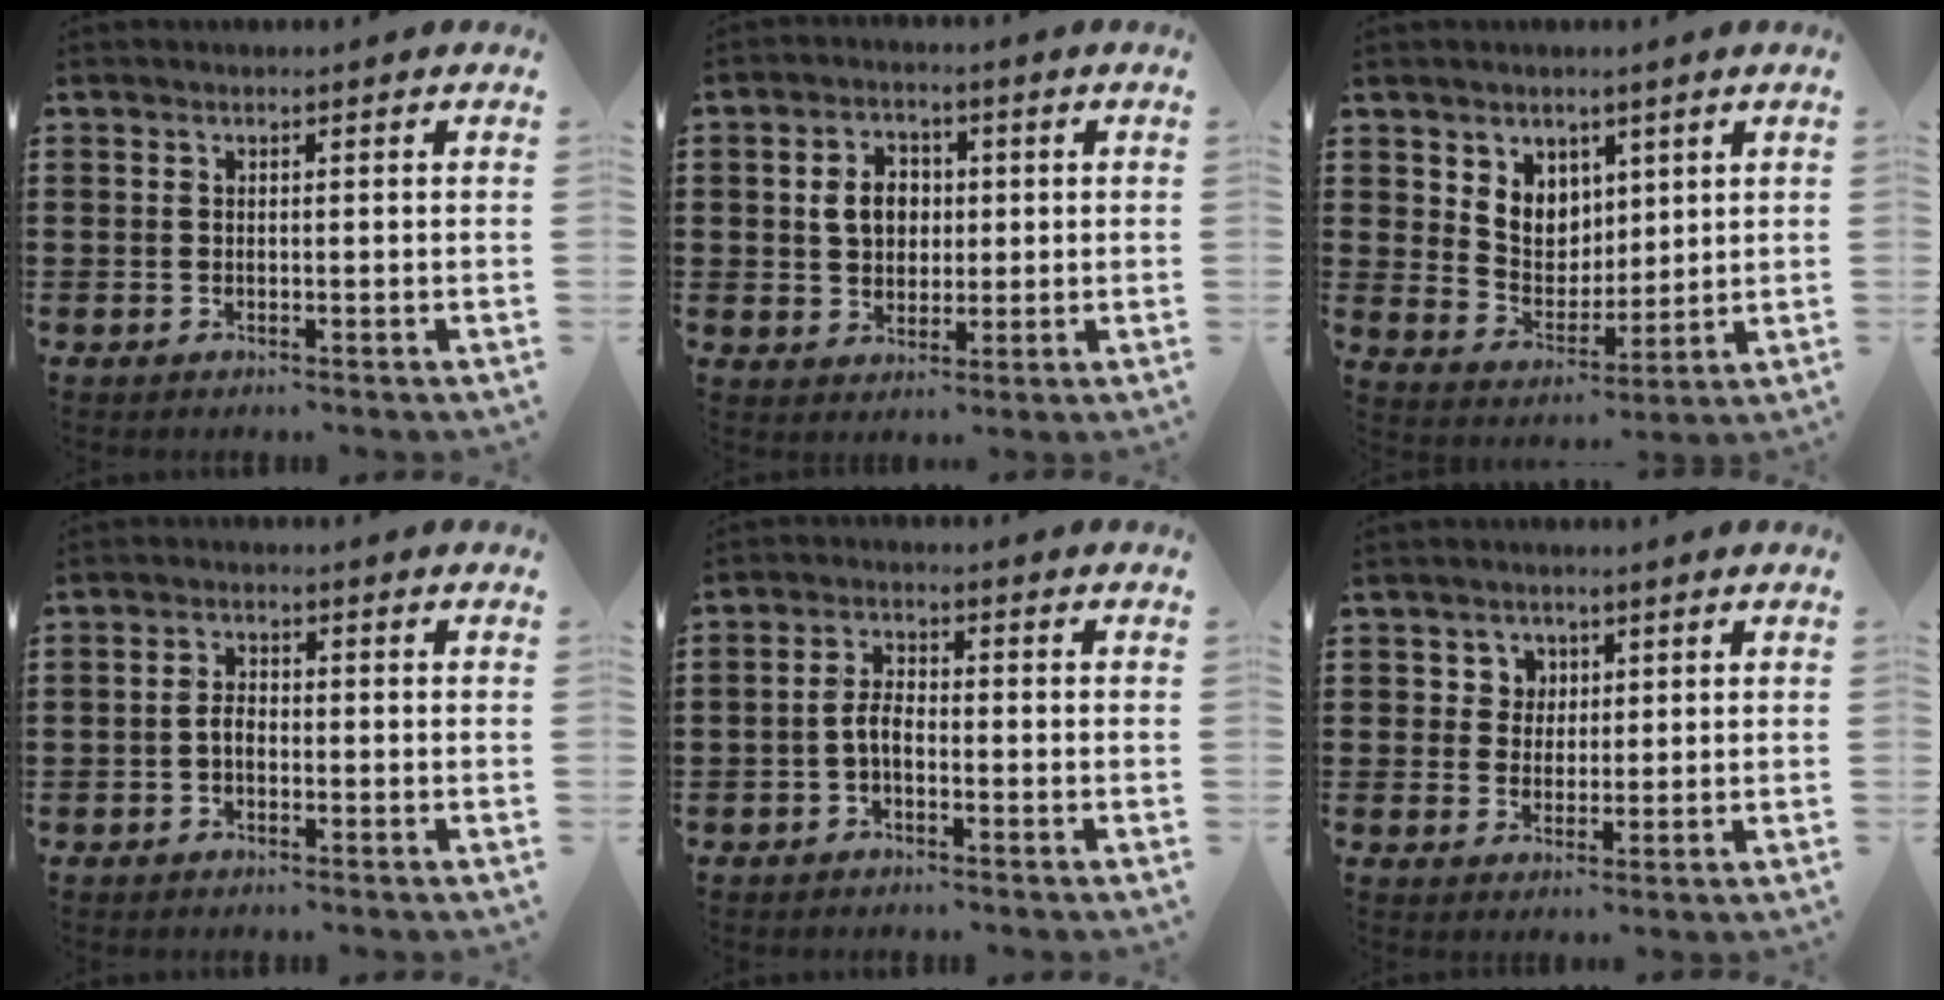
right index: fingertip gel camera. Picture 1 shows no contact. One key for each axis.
{"total": 5.4, "fx": 0.7, "fy": 4.3, "fz": 3.2, "tx": -0.075, "ty": 0.009, "tz": 0.004}
{"total": 6.2, "fx": 3.7, "fy": 4.9, "fz": 0.7, "tx": -0.038, "ty": -0.007, "tz": 0.069}
{"total": 2.2, "fx": -0.7, "fy": 1.3, "fz": 1.7, "tx": -0.042, "ty": 0.002, "tz": -0.018}
{"total": 3.2, "fx": -1.2, "fy": 1.5, "fz": 2.6, "tx": -0.063, "ty": 0.001, "tz": -0.028}
{"total": 3.0, "fx": 1.2, "fy": 2.7, "fz": 0.4, "tx": -0.023, "ty": 0.011, "tz": 0.020}